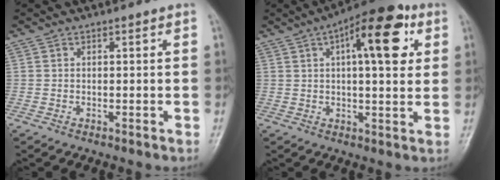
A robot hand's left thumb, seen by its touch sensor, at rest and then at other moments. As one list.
[{"total": 14.8, "force": [5.1, 5.6, 12.6], "torque": [-0.152, 0.007, 0.065]}]